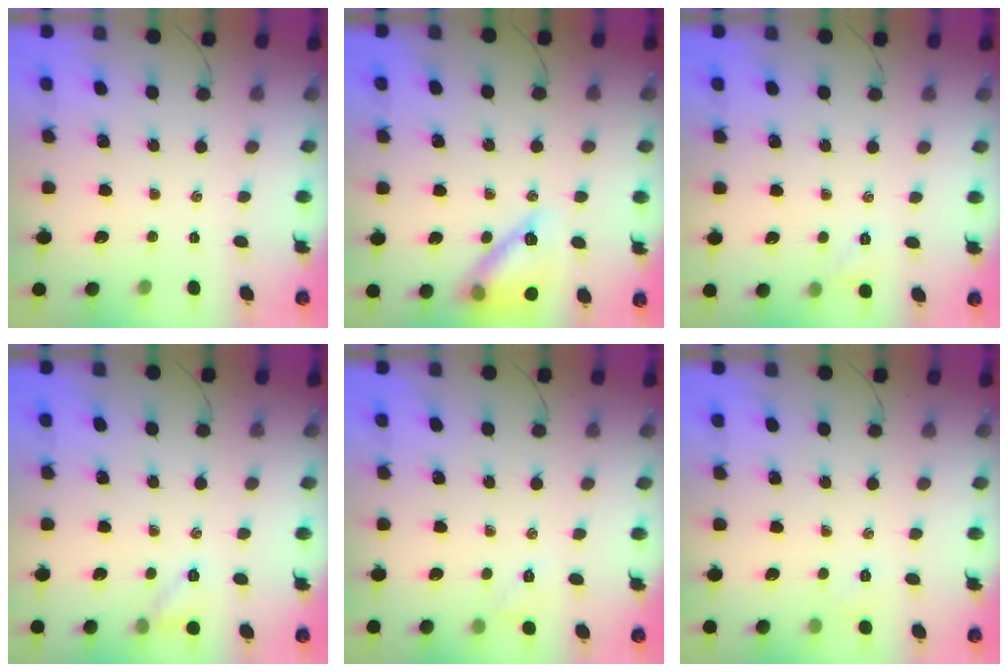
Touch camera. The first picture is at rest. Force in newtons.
{"total": 14.7, "press": 14.6, "slide": 1.9}
{"total": 5.7, "press": 5.5, "slide": 1.4}
{"total": 6.4, "press": 6.3, "slide": 0.9}
{"total": 5.1, "press": 4.9, "slide": 1.5}
{"total": 3.8, "press": 3.6, "slide": 1.2}